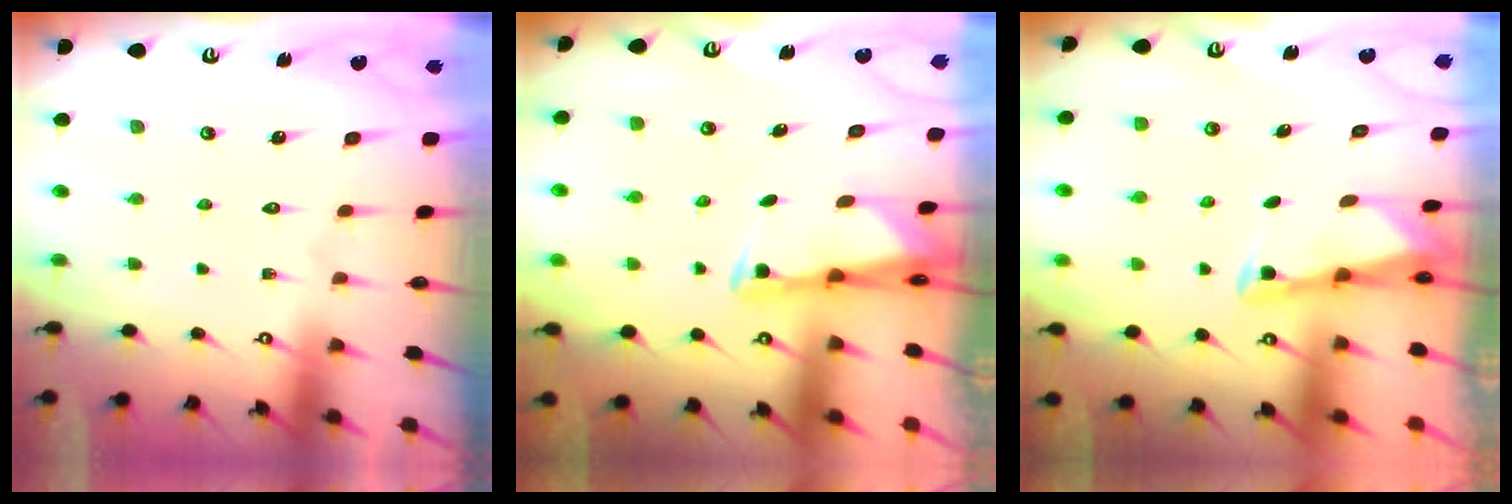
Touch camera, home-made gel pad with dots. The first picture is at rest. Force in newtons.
{"total": 2.6, "press": 2.6, "slide": 0.5}
{"total": 3.1, "press": 3.1, "slide": 0.3}